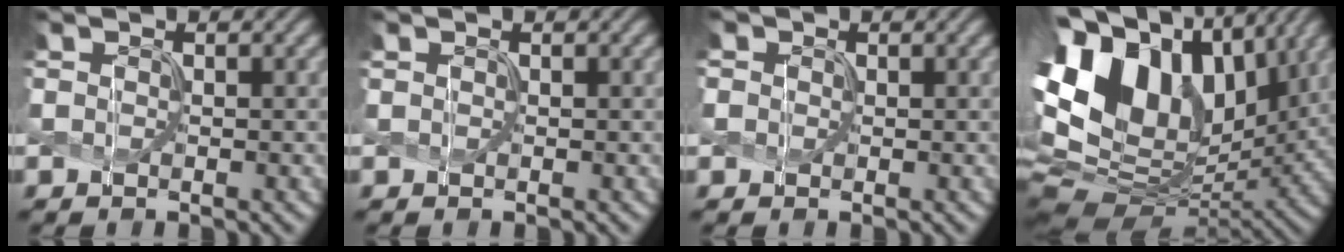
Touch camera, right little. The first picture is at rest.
{"total": 0.0}
{"total": 1.6, "force": [0.6, 1.4, 0.5], "torque": [-0.011, 0.011, -0.008]}
{"total": 15.0, "force": [3.7, 10.6, 9.9], "torque": [-0.199, 0.021, 0.071]}